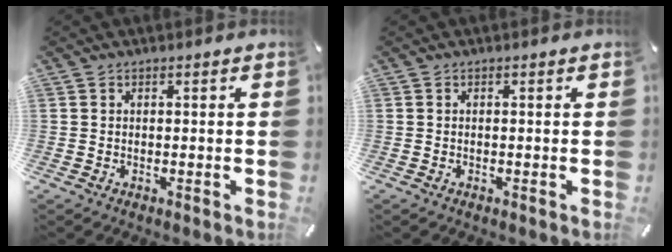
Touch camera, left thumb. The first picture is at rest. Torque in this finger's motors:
{"motor_torque": [0.00, -0.03, -0.06, -0.02, 0.00]}